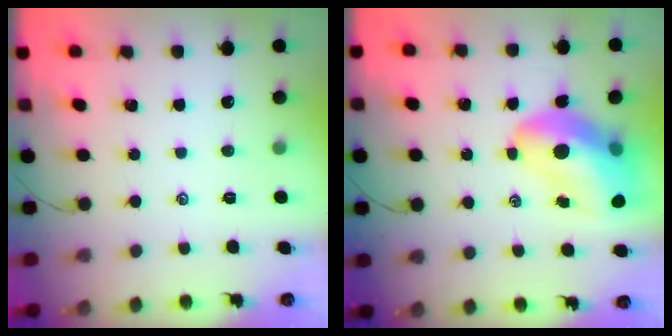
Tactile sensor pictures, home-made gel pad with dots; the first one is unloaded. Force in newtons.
{"total": 15.1, "press": 14.5, "slide": 4.1}